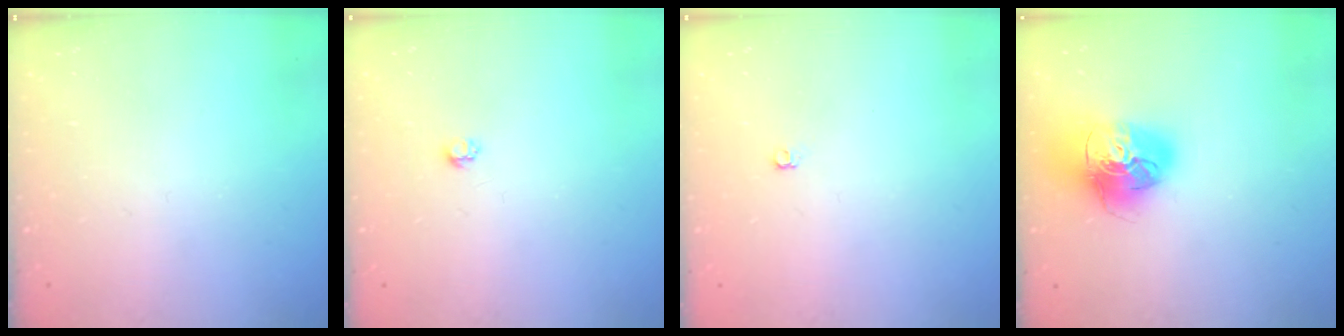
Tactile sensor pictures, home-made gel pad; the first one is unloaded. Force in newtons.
{"total": 2.7, "press": 2.7, "slide": 0.4}
{"total": 3.6, "press": 3.5, "slide": 0.6}
{"total": 18.6, "press": 18.5, "slide": 2.0}